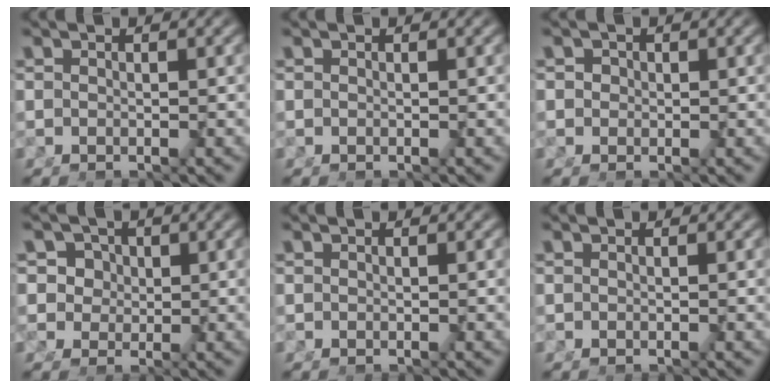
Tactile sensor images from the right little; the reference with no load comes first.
{"total": 0.0}
{"total": 2.2, "force": [0.1, 2.1, 0.6], "torque": [-0.022, -0.001, -0.002]}
{"total": 8.0, "force": [0.9, 7.5, 2.7], "torque": [-0.099, -0.029, 0.018]}
{"total": 0.0}
{"total": 0.0}